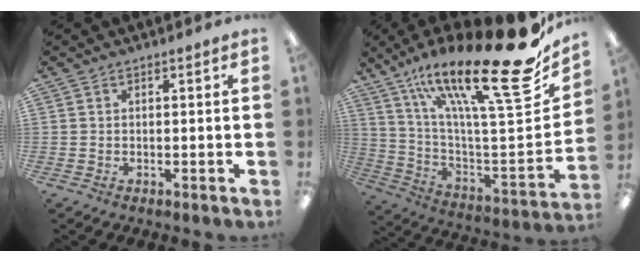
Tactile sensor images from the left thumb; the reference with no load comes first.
{"total": 26.4, "force": [16.9, 6.4, 19.2], "torque": [-0.273, -0.131, 0.269]}